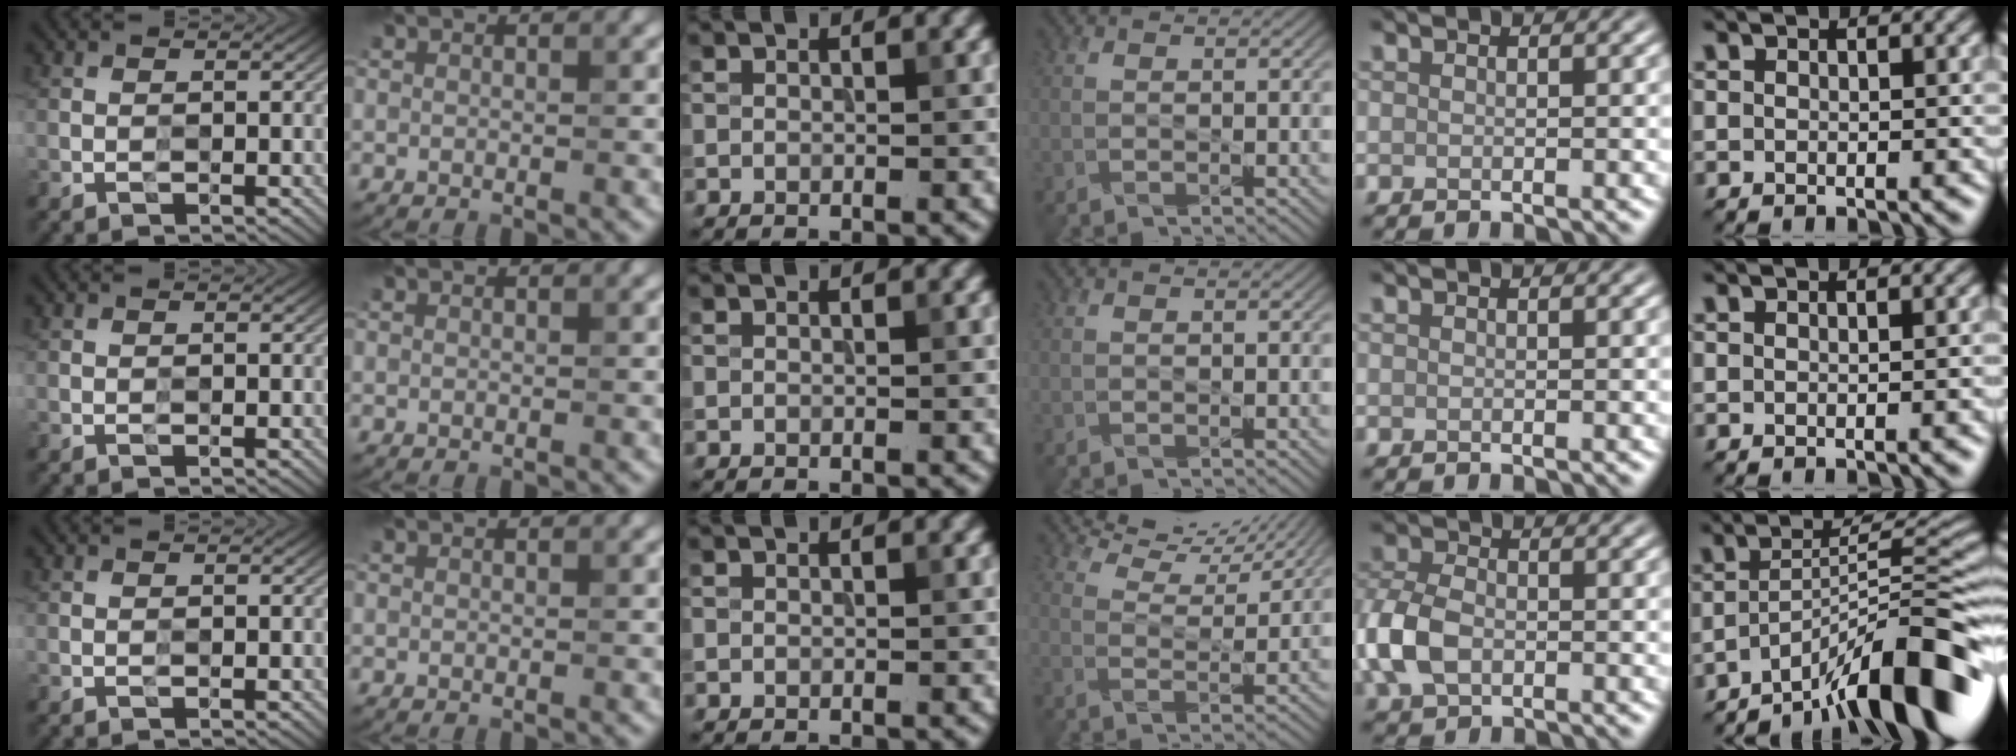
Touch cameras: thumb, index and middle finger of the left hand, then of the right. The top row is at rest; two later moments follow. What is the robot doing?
{"motion": "press", "object": "grip strengthener"}